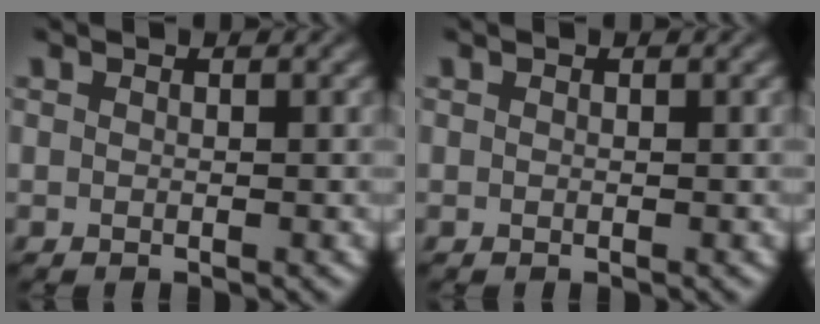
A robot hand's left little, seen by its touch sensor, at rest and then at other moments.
{"total": 0.0}